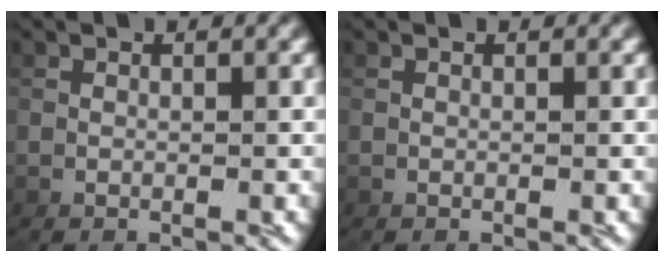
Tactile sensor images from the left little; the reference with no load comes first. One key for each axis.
{"total": 0.0}